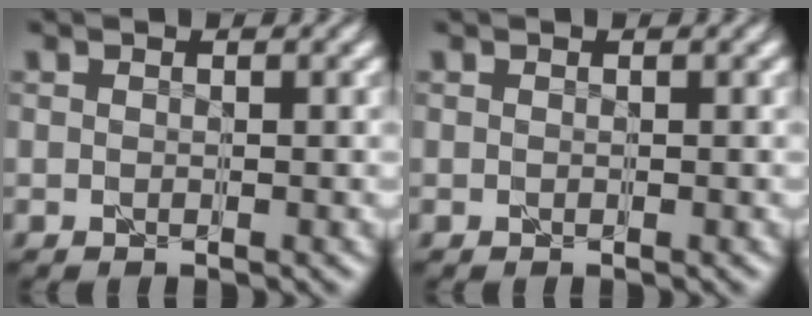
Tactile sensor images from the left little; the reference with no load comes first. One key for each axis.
{"total": 0.0}